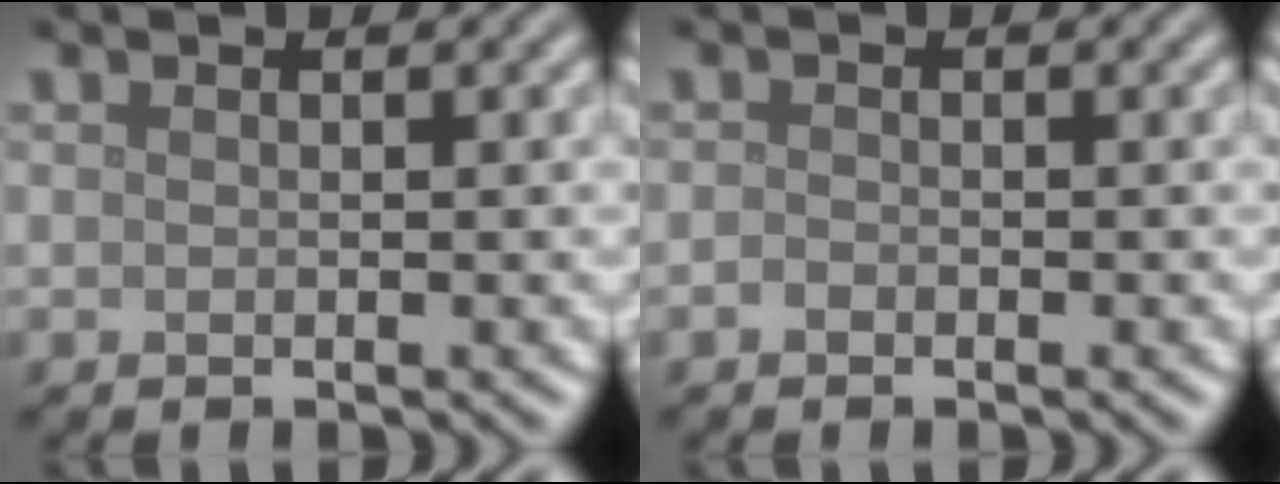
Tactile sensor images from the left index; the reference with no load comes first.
{"total": 0.5, "force": [-0.4, 0.3, 0.2], "torque": [-0.002, -0.003, -0.008]}